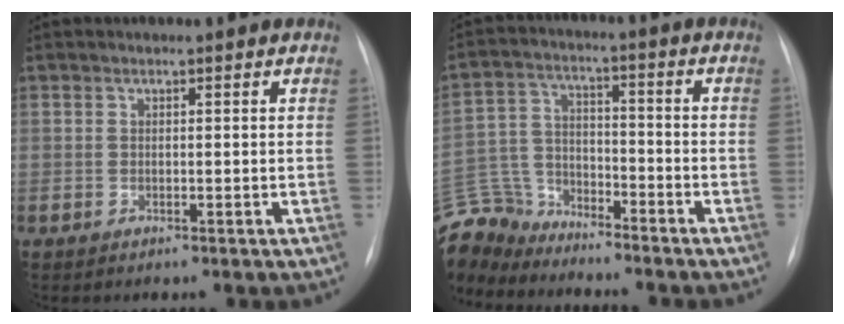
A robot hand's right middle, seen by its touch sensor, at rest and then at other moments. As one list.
[{"total": 12.3, "force": [-11.7, 3.5, 1.4], "torque": [-0.040, 0.023, -0.223]}]